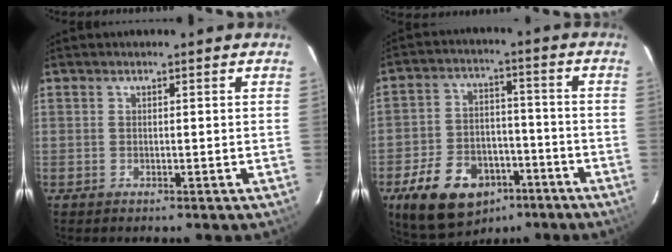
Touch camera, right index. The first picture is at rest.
{"total": 16.7, "force": [-9.7, 10.6, 8.5], "torque": [-0.194, 0.012, -0.138]}